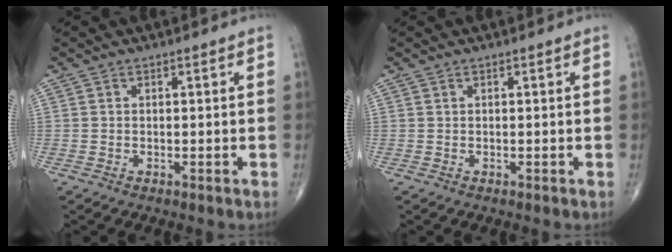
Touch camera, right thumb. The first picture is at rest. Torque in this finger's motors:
{"motor_torque": [-0.04, -0.01, 0.00, 0.00, 0.00]}